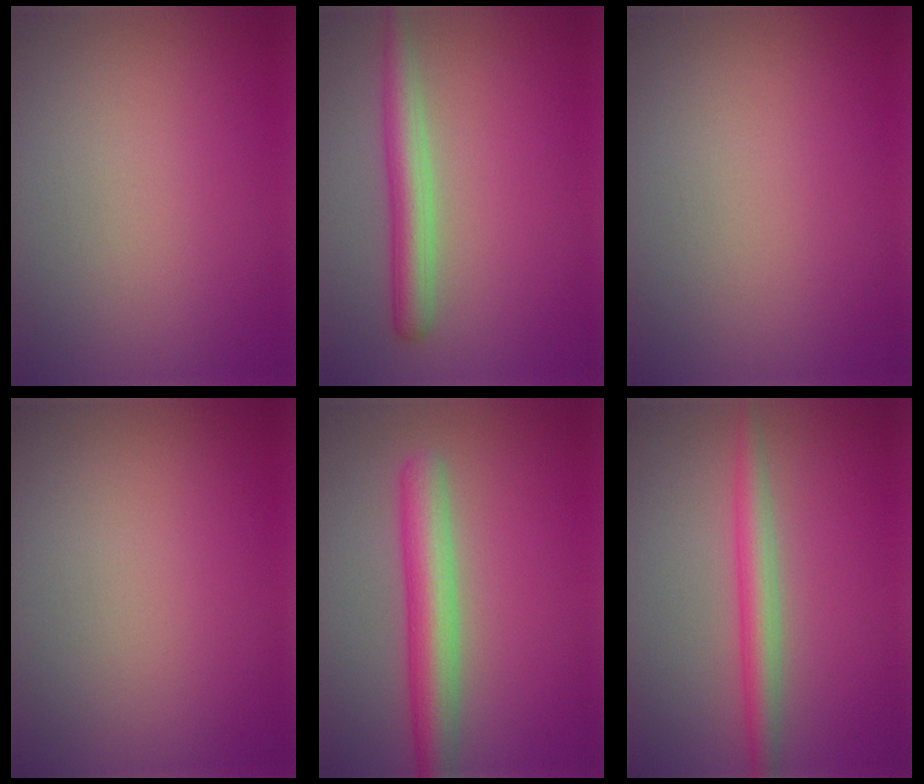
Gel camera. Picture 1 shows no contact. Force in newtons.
{"total": 3.6, "press": 3.6, "slide": 0.2}
{"total": 0.0}
{"total": 0.0}
{"total": 5.1, "press": 5.1, "slide": 0.1}
{"total": 3.1, "press": 3.1, "slide": 0.1}